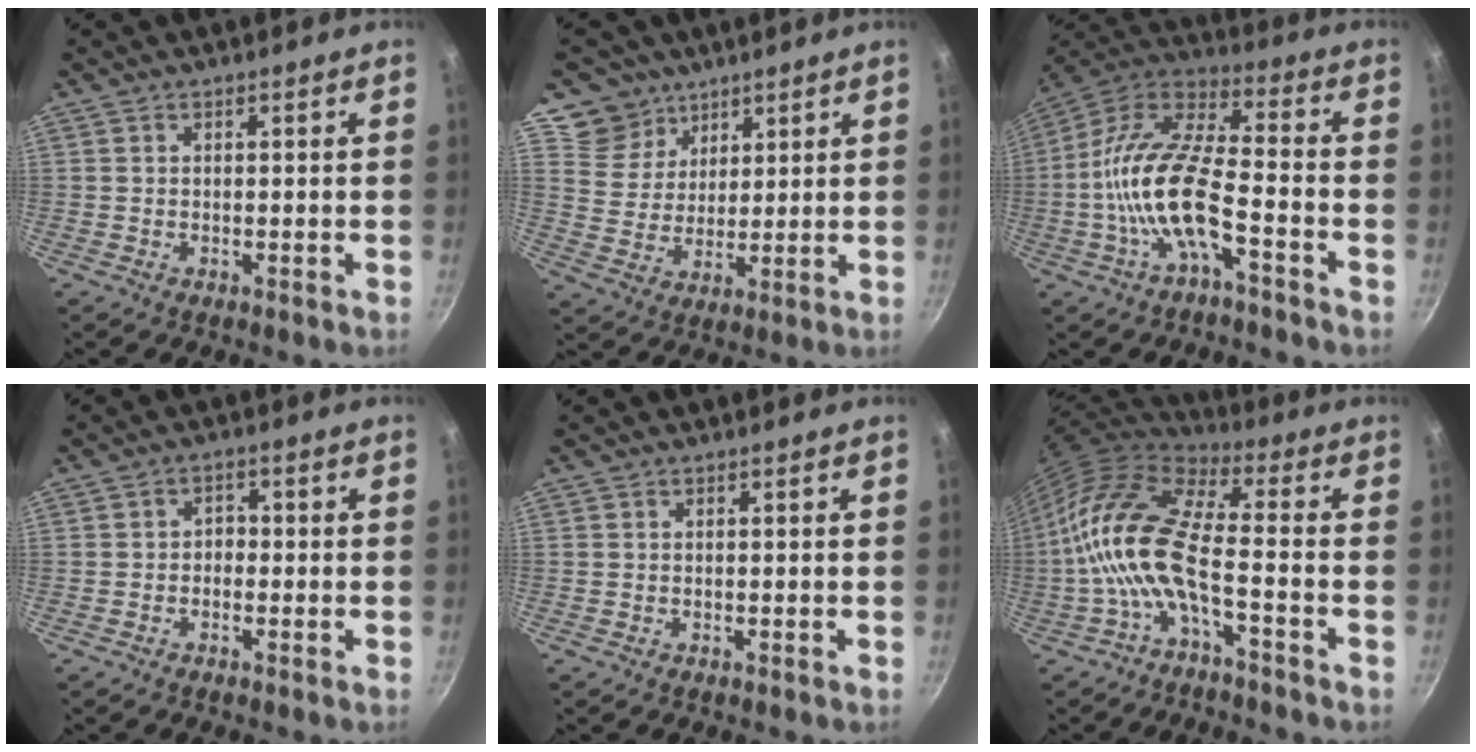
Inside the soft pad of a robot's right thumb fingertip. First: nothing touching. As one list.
[{"total": 8.4, "force": [5.7, 6.1, 0.7], "torque": [0.025, -0.035, 0.102]}, {"total": 15.9, "force": [-5.3, 5.8, 13.9], "torque": [-0.268, 0.047, -0.116]}, {"total": 2.0, "force": [-0.7, 1.6, 1.0], "torque": [-0.004, 0.012, -0.016]}, {"total": 0.0}, {"total": 15.2, "force": [-3.8, 5.5, 13.6], "torque": [-0.274, 0.042, -0.088]}]